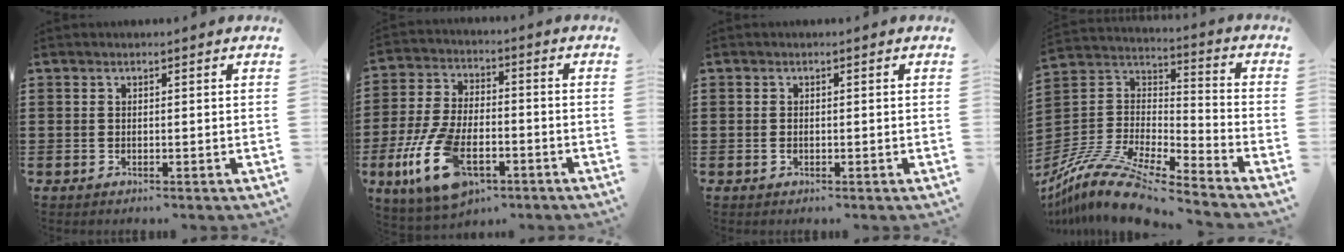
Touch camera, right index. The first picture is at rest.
{"total": 12.7, "force": [-5.7, 6.0, 9.6], "torque": [-0.231, -0.003, -0.112]}
{"total": 0.6, "force": [-0.3, 0.3, 0.5], "torque": [-0.012, -0.004, -0.005]}
{"total": 12.5, "force": [-10.6, 2.5, 6.2], "torque": [-0.134, 0.017, -0.208]}